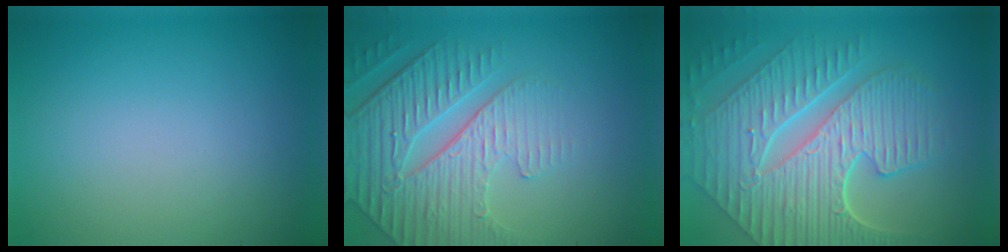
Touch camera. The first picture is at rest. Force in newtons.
{"total": 5.1, "press": 4.7, "slide": 1.9}
{"total": 10.6, "press": 7.3, "slide": 7.7}